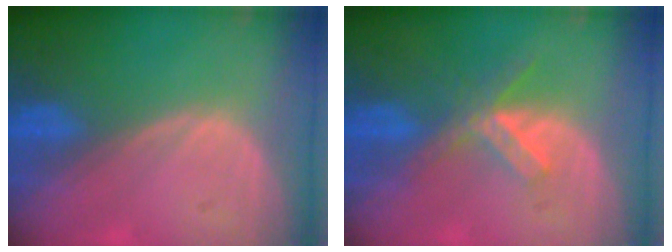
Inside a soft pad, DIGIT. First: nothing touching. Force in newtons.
{"total": 5.2, "press": 5.1, "slide": 1.0}